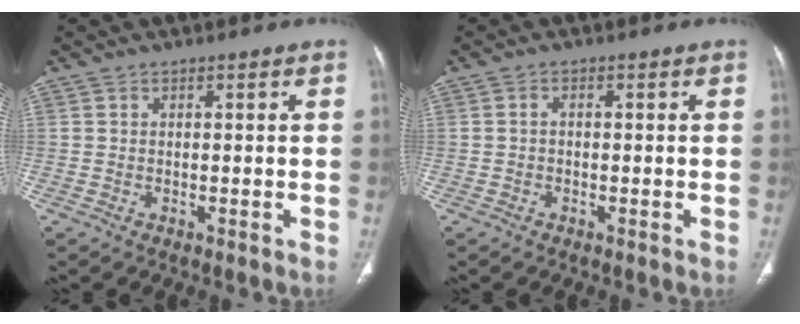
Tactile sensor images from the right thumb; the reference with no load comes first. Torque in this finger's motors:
{"motor_torque": [-0.44, 0.46, -0.12, 0.30, -0.05]}